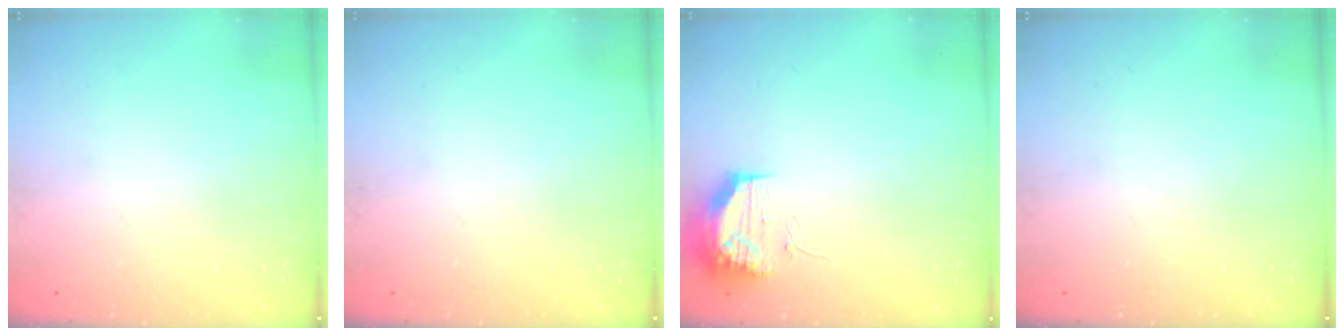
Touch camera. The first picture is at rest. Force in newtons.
{"total": 0.0}
{"total": 10.6, "press": 10.5, "slide": 1.3}
{"total": 0.0}